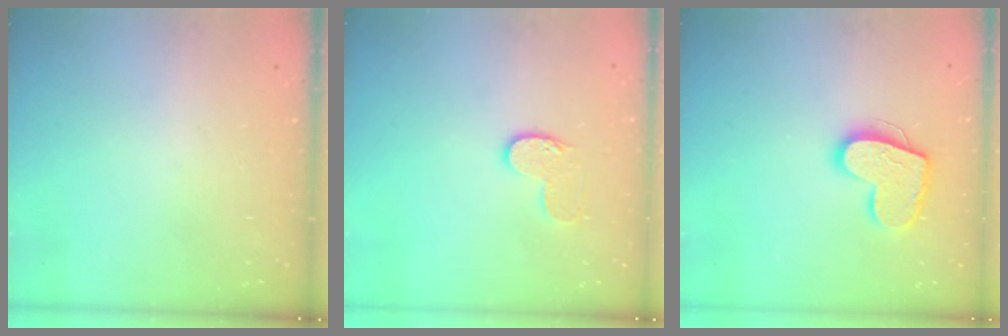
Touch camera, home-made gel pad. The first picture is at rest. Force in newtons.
{"total": 7.4, "press": 7.4, "slide": 0.2}
{"total": 14.6, "press": 14.6, "slide": 1.1}